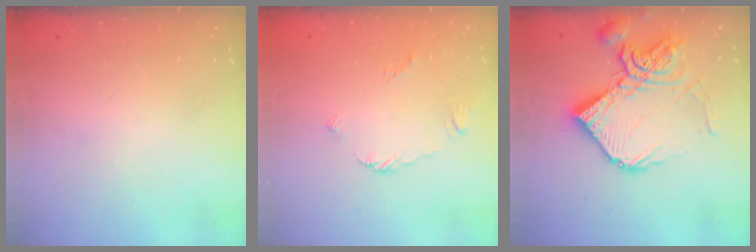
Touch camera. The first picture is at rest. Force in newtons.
{"total": 2.3, "press": 2.3, "slide": 0.5}
{"total": 17.5, "press": 17.4, "slide": 1.8}